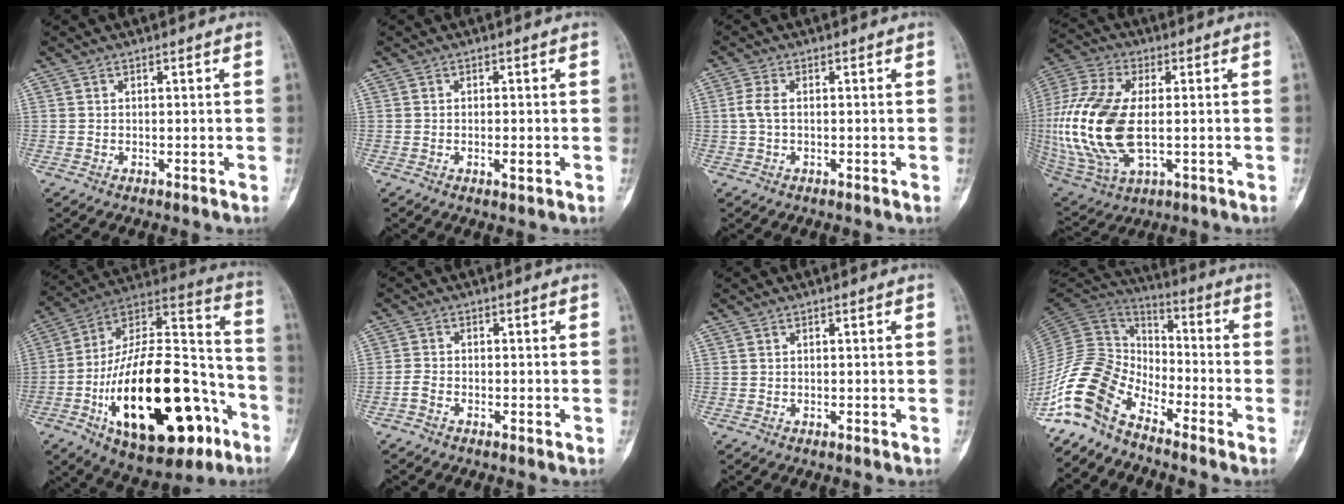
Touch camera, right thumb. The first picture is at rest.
{"total": 1.8, "force": [-0.5, 0.6, 1.6], "torque": [-0.030, -0.003, -0.007]}
{"total": 2.7, "force": [0.0, 1.3, 2.4], "torque": [-0.063, 0.002, -0.003]}
{"total": 21.7, "force": [-0.9, 11.5, 18.4], "torque": [-0.424, -0.010, -0.007]}
{"total": 35.0, "force": [-12.9, 15.8, 28.4], "torque": [-0.464, 0.061, -0.191]}
{"total": 1.8, "force": [-1.2, 1.0, 1.0], "torque": [-0.027, 0.008, -0.027]}
{"total": 0.0}
{"total": 13.7, "force": [-9.7, 6.9, 6.8], "torque": [-0.136, 0.088, -0.205]}